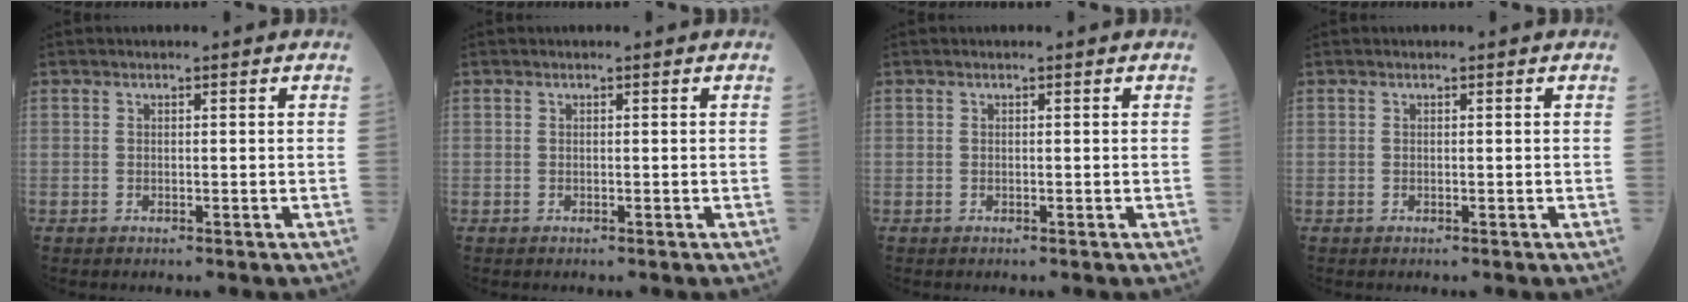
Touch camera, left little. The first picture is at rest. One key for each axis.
{"total": 0.0}
{"total": 0.0}
{"total": 0.0}